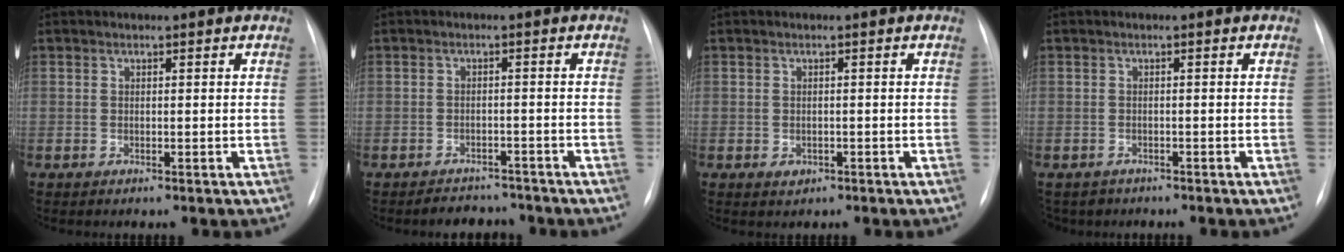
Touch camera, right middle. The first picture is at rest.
{"total": 4.8, "force": [-4.3, 2.0, 0.5], "torque": [-0.003, 0.006, -0.058]}
{"total": 1.4, "force": [-0.6, 1.2, 0.6], "torque": [-0.008, 0.002, -0.003]}
{"total": 3.0, "force": [-2.2, 1.9, -0.1], "torque": [0.003, 0.001, -0.036]}